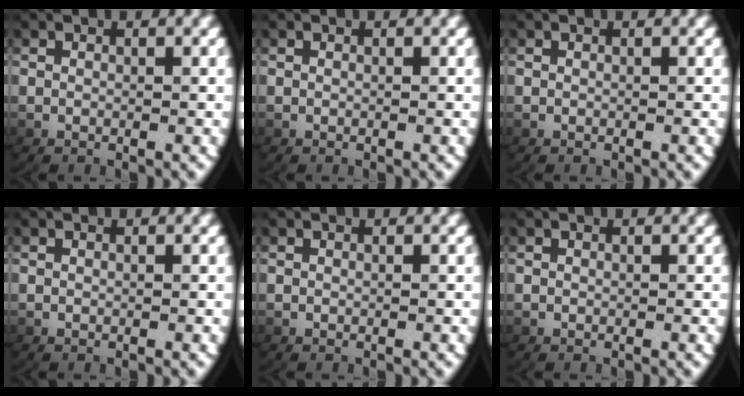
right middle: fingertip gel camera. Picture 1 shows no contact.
{"total": 0.0}
{"total": 0.0}
{"total": 0.0}
{"total": 0.0}
{"total": 0.0}